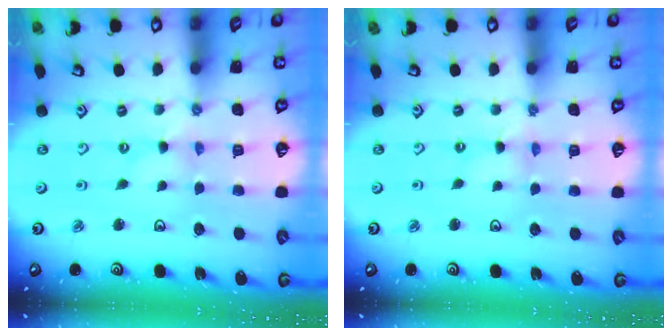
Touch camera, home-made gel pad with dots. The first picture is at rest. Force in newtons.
{"total": 0.0}